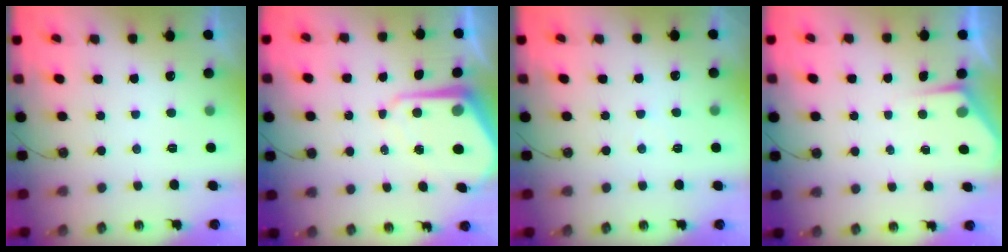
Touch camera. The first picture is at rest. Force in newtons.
{"total": 9.1, "press": 9.1, "slide": 0.7}
{"total": 2.7, "press": 2.6, "slide": 0.5}
{"total": 2.9, "press": 2.8, "slide": 0.5}